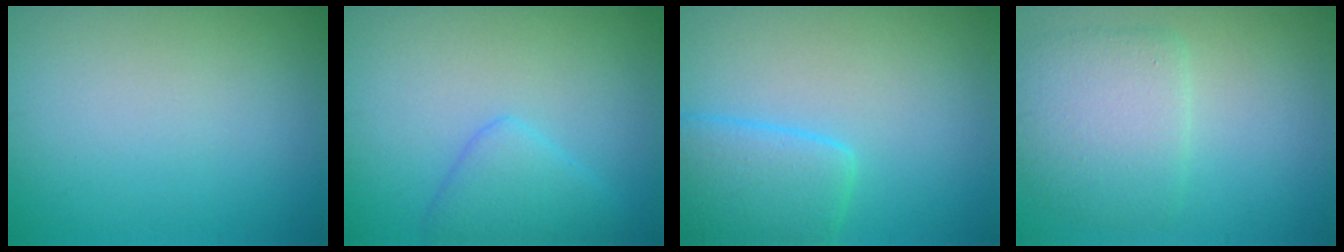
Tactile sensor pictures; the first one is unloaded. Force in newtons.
{"total": 2.8, "press": 2.8, "slide": 0.1}
{"total": 5.4, "press": 5.4, "slide": 0.3}
{"total": 4.6, "press": 4.6, "slide": 0.1}